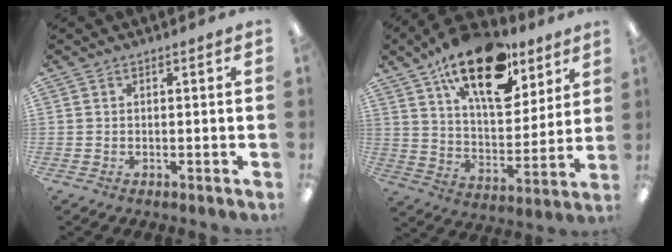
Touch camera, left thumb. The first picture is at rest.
{"total": 21.5, "force": [14.0, 9.7, 13.0], "torque": [-0.210, -0.075, 0.240]}